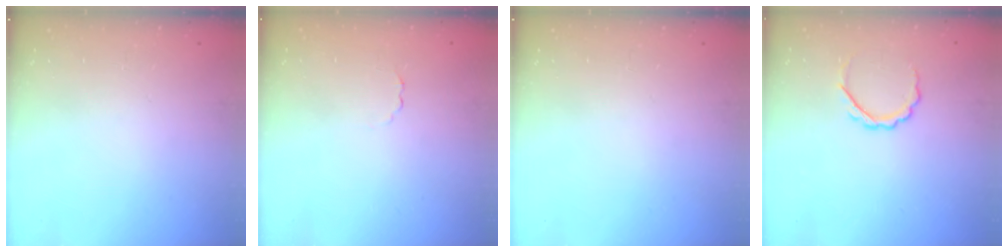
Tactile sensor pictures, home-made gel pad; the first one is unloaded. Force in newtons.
{"total": 1.4, "press": 1.3, "slide": 0.4}
{"total": 0.0}
{"total": 4.9, "press": 4.9, "slide": 0.4}